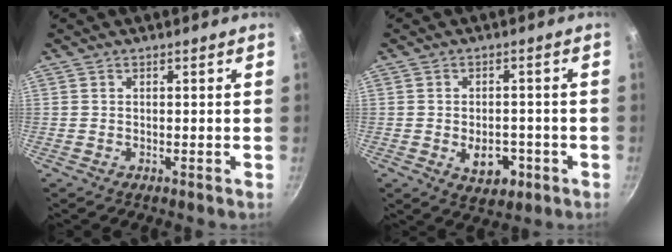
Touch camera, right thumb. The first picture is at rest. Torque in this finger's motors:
{"motor_torque": [-0.23, 0.34, -0.12, 0.04, 0.12]}